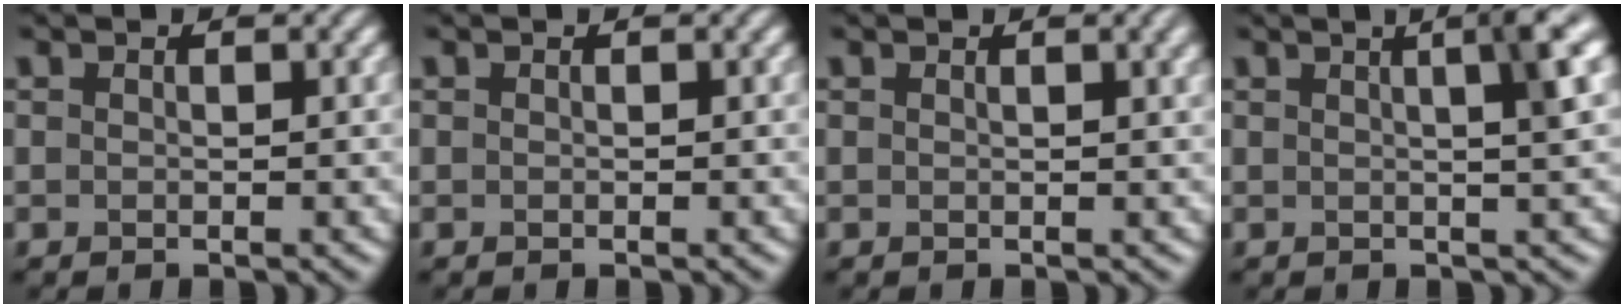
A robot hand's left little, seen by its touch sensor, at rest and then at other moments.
{"total": 0.0}
{"total": 2.4, "force": [1.1, 0.8, 1.9], "torque": [-0.014, 0.002, 0.014]}
{"total": 4.6, "force": [1.4, 0.9, 4.3], "torque": [-0.047, 0.016, 0.016]}